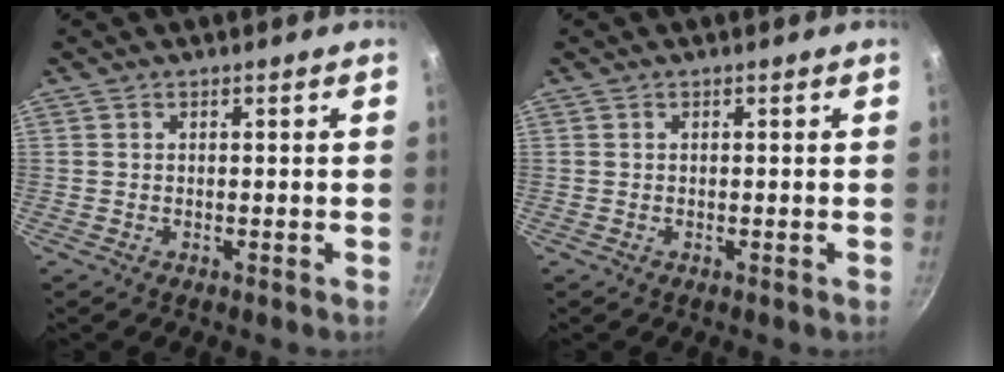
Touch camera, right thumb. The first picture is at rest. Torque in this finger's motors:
{"motor_torque": [0.17, -0.02, 0.27, 0.04, -0.03]}